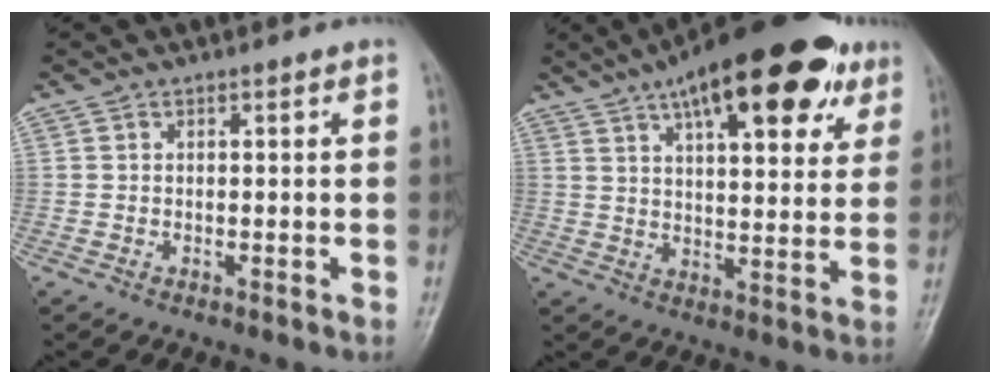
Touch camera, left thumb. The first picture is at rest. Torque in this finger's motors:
{"motor_torque": [0.67, 0.67, 1.71, -1.05, 0.33]}